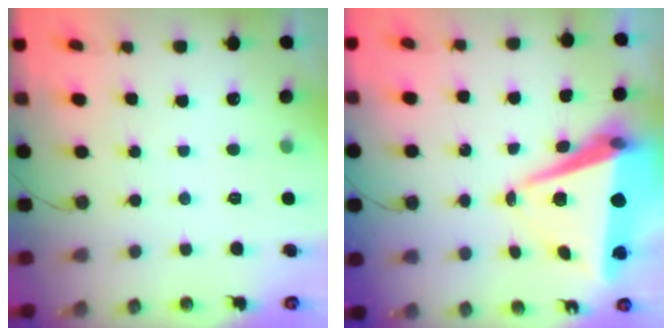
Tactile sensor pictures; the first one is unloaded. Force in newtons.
{"total": 11.4, "press": 10.6, "slide": 4.1}